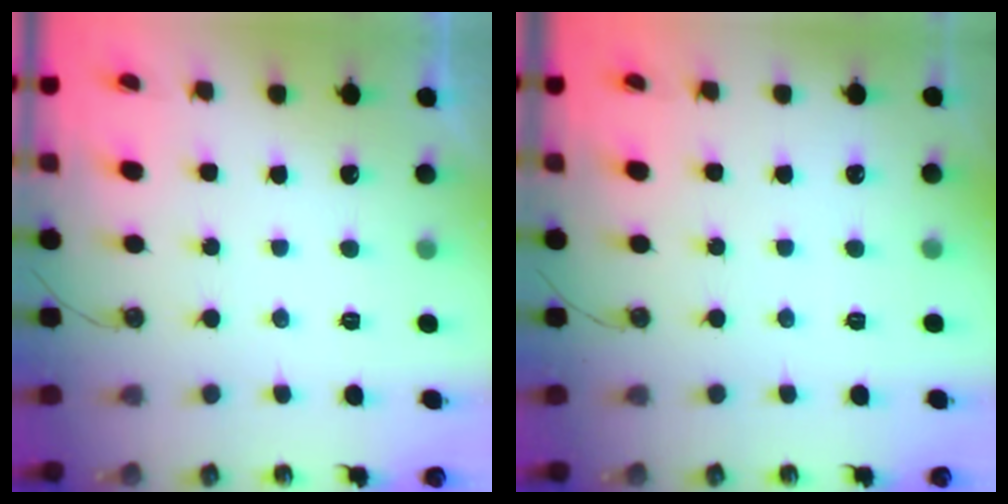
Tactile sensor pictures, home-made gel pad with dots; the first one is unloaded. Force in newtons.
{"total": 2.5, "press": 2.5, "slide": 0.3}